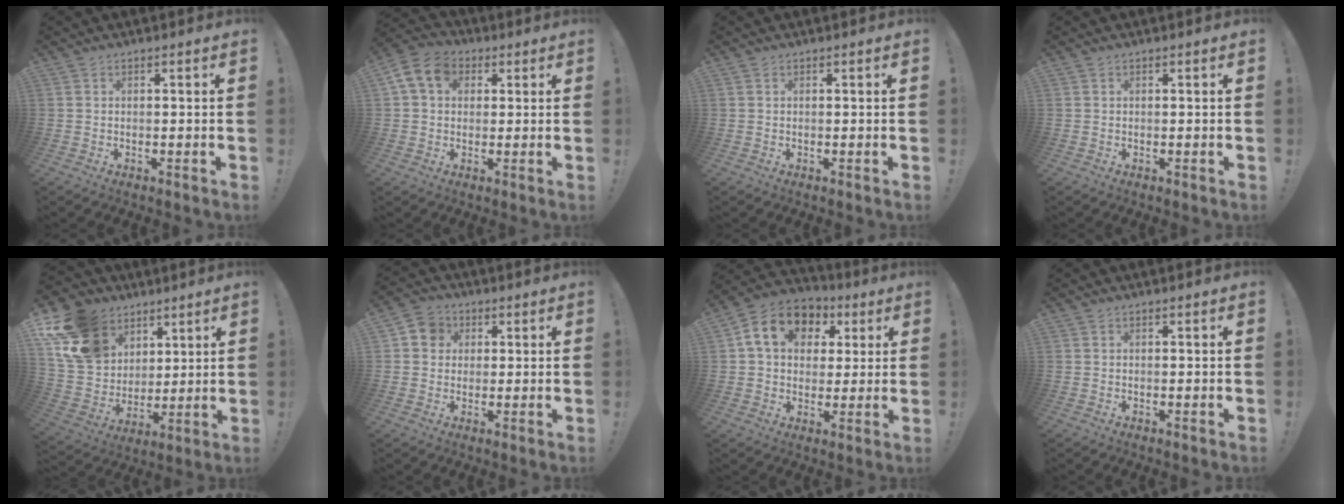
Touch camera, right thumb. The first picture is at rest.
{"total": 10.2, "force": [3.4, 7.7, 5.8], "torque": [-0.106, 0.002, 0.068]}
{"total": 0.0}
{"total": 0.0}
{"total": 18.5, "force": [9.0, 14.2, 7.7], "torque": [-0.142, -0.045, 0.193]}
{"total": 6.6, "force": [1.4, 6.1, 2.4], "torque": [-0.038, 0.008, 0.029]}
{"total": 14.4, "force": [4.8, 11.0, 8.0], "torque": [-0.121, 0.000, 0.093]}
{"total": 0.0}